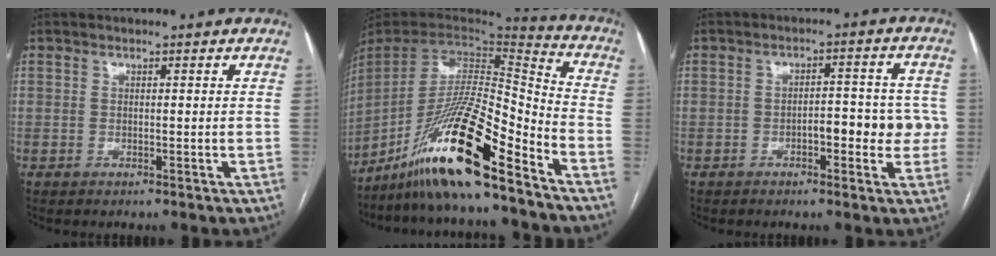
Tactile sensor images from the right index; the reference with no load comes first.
{"total": 20.5, "force": [-14.5, 1.0, 14.5], "torque": [-0.292, -0.016, -0.267]}
{"total": 6.6, "force": [-1.4, 2.7, 5.8], "torque": [-0.071, 0.024, -0.017]}